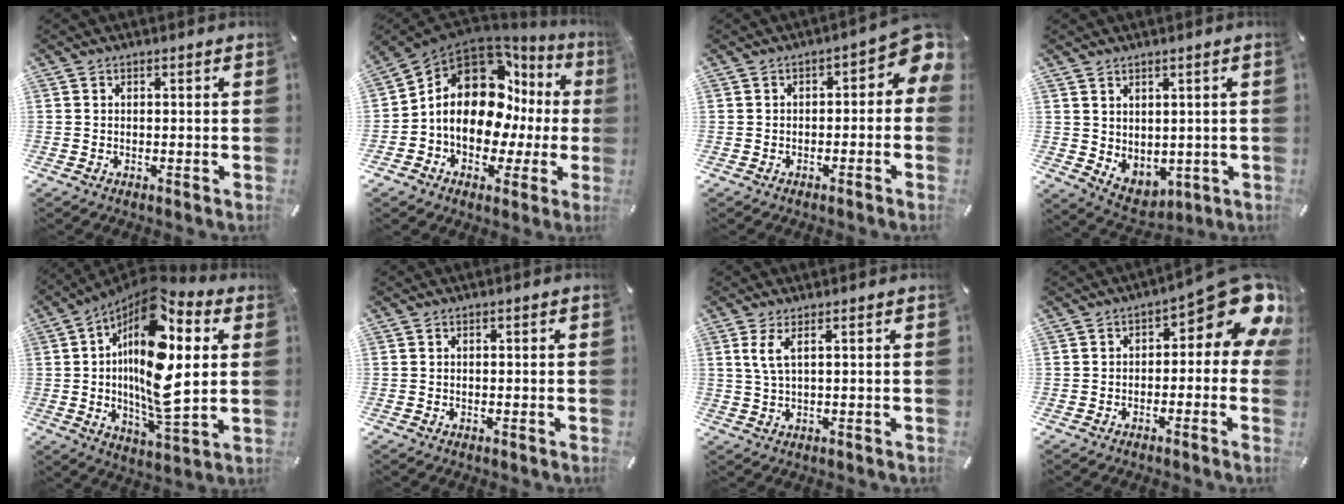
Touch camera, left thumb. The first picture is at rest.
{"total": 17.3, "force": [3.3, 11.8, 12.1], "torque": [-0.216, -0.030, 0.050]}
{"total": 5.9, "force": [0.7, 3.3, 4.8], "torque": [-0.062, -0.012, 0.004]}
{"total": 4.5, "force": [2.7, 3.5, 0.8], "torque": [-0.014, -0.024, 0.057]}
{"total": 20.8, "force": [3.6, 8.7, 18.6], "torque": [-0.354, -0.035, 0.047]}
{"total": 0.0}
{"total": 3.8, "force": [1.4, 0.7, 3.5], "torque": [-0.079, -0.005, 0.022]}
{"total": 13.3, "force": [4.9, 5.8, 10.9], "torque": [-0.132, -0.044, 0.082]}